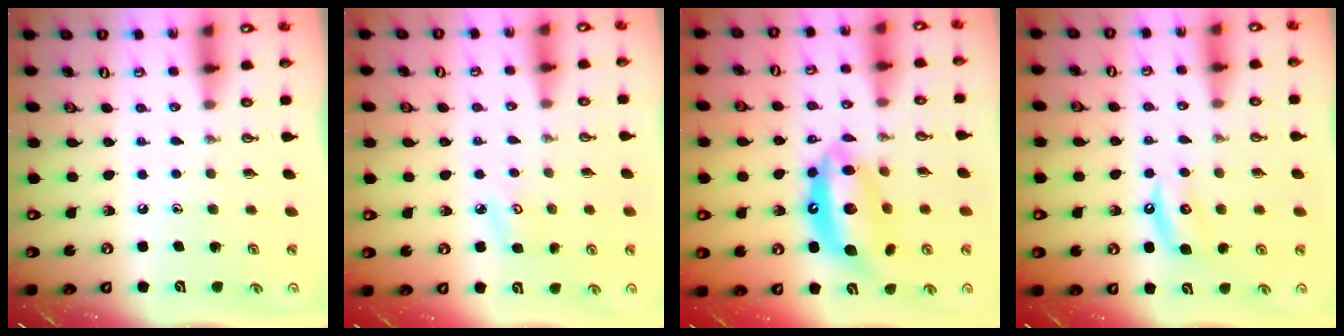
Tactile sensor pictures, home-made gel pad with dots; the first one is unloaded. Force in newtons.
{"total": 3.6, "press": 3.6, "slide": 0.4}
{"total": 14.8, "press": 14.7, "slide": 1.7}
{"total": 4.3, "press": 4.3, "slide": 0.4}